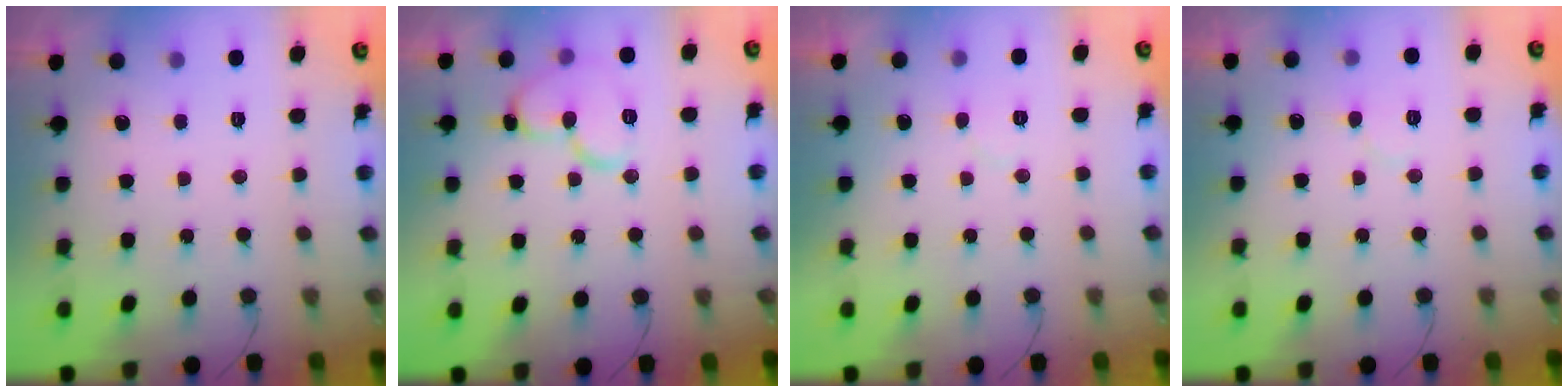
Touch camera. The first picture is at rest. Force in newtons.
{"total": 11.5, "press": 11.4, "slide": 1.5}
{"total": 3.8, "press": 3.8, "slide": 0.3}
{"total": 4.6, "press": 4.6, "slide": 0.5}